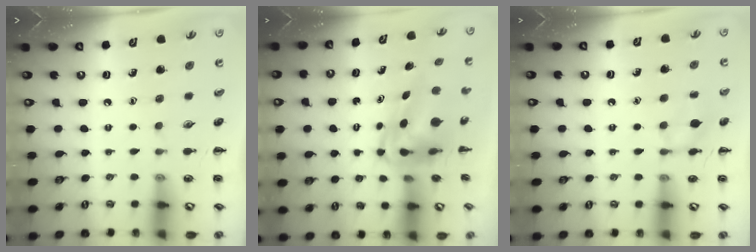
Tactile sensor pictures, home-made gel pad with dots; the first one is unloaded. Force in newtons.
{"total": 5.1, "press": 4.9, "slide": 1.5}
{"total": 7.9, "press": 7.7, "slide": 1.3}